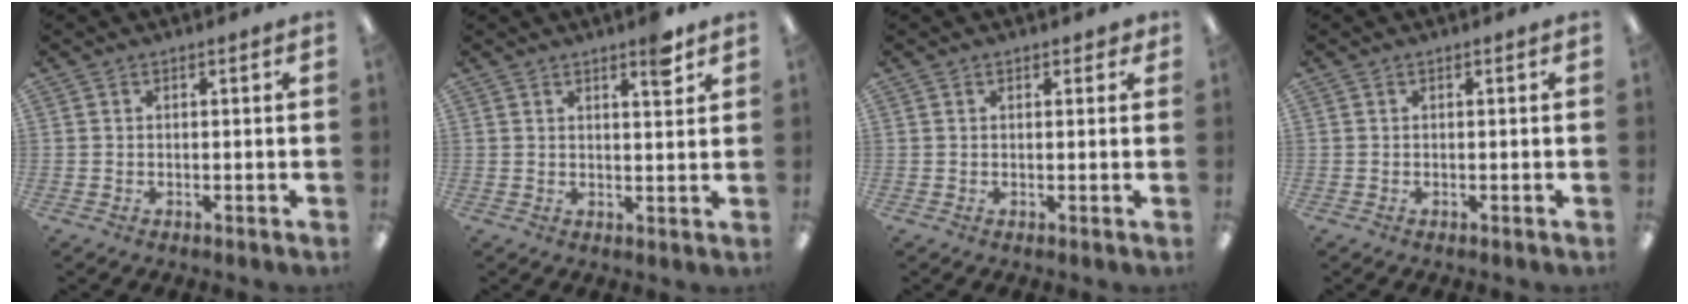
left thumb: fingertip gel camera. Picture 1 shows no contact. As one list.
[{"total": 4.7, "force": [3.4, 1.0, 3.1], "torque": [-0.038, -0.019, 0.052]}, {"total": 1.4, "force": [0.9, 0.9, 0.7], "torque": [-0.006, 0.000, 0.015]}, {"total": 0.0}]